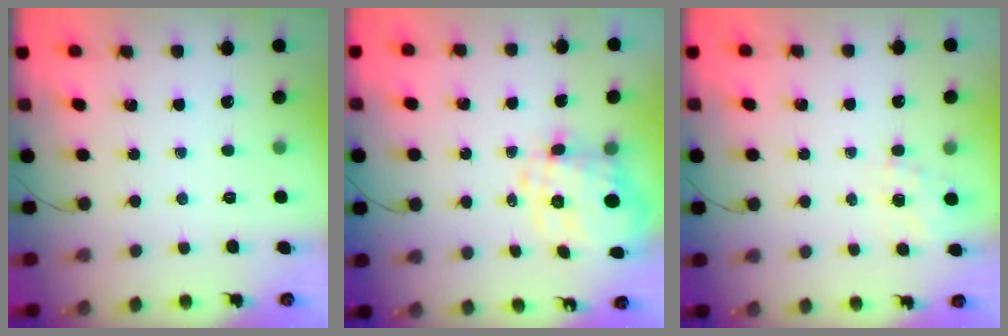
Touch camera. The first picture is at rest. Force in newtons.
{"total": 5.2, "press": 4.6, "slide": 2.4}
{"total": 1.4, "press": 0.8, "slide": 1.1}